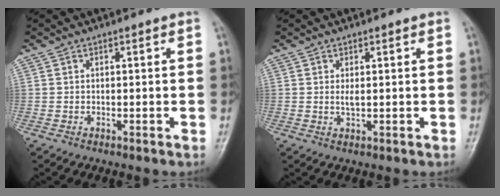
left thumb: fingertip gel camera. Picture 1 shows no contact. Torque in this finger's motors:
{"motor_torque": [0.03, 0.04, 0.03, -0.07, 0.01]}